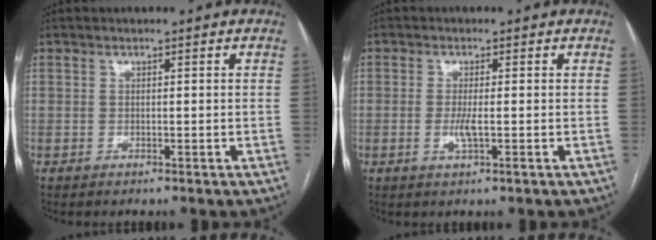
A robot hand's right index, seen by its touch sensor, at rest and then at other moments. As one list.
[{"total": 2.5, "force": [-0.5, 0.2, 2.5], "torque": [-0.053, -0.005, -0.011]}]